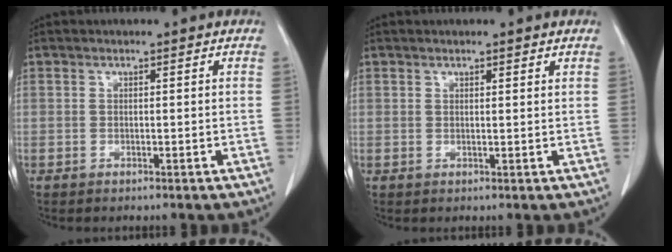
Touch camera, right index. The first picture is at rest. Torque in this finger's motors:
{"motor_torque": [-0.02, -0.12, -0.01, -0.01]}